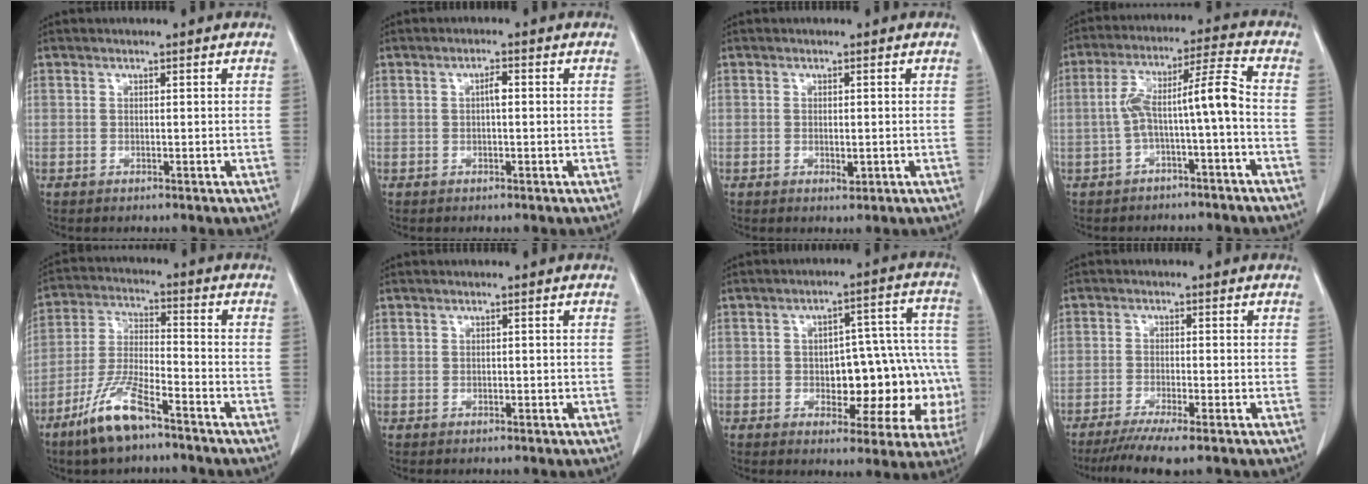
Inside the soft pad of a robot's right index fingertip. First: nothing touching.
{"total": 1.5, "force": [0.2, 0.5, 1.4], "torque": [-0.022, 0.004, 0.002]}
{"total": 1.5, "force": [-0.2, 0.8, 1.2], "torque": [-0.020, -0.004, 0.001]}
{"total": 8.7, "force": [-1.8, 0.3, 8.5], "torque": [-0.151, 0.039, -0.031]}
{"total": 10.0, "force": [-6.8, 2.1, 7.1], "torque": [-0.154, -0.015, -0.131]}
{"total": 0.0}
{"total": 15.7, "force": [-3.1, 7.5, 13.5], "torque": [-0.133, 0.046, -0.026]}
{"total": 5.9, "force": [-4.4, -0.1, 4.0], "torque": [-0.063, -0.014, -0.073]}